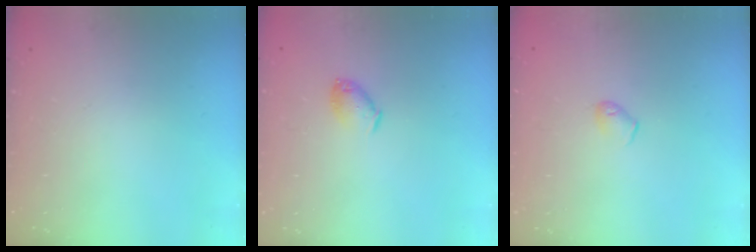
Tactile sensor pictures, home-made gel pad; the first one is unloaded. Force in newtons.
{"total": 6.0, "press": 6.0, "slide": 0.4}
{"total": 4.6, "press": 4.5, "slide": 1.0}